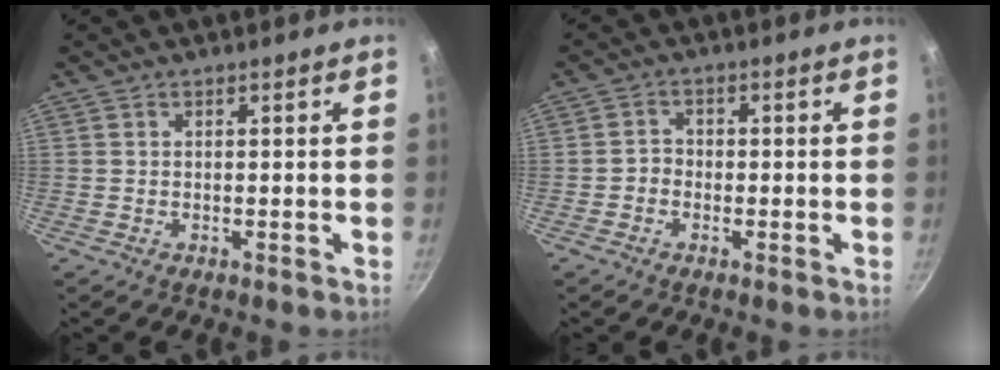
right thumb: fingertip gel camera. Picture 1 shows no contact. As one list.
[{"total": 2.3, "force": [-0.9, 1.9, 0.8], "torque": [-0.002, 0.014, -0.022]}]